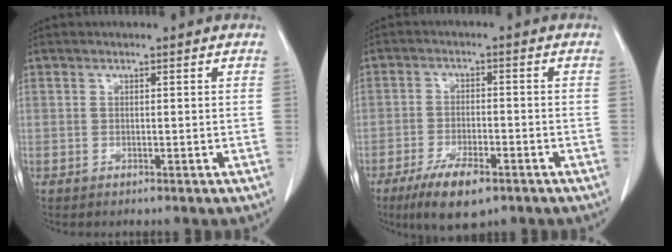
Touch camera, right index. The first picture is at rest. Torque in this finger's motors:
{"motor_torque": [-0.02, -0.12, 0.08, 0.00]}